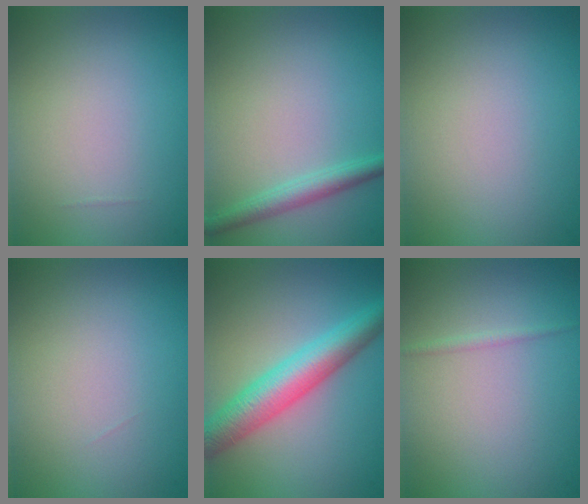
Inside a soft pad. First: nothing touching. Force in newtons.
{"total": 2.4, "press": 2.4, "slide": 0.1}
{"total": 0.0}
{"total": 0.0}
{"total": 6.2, "press": 6.2, "slide": 0.1}
{"total": 0.7, "press": 0.7, "slide": 0.1}